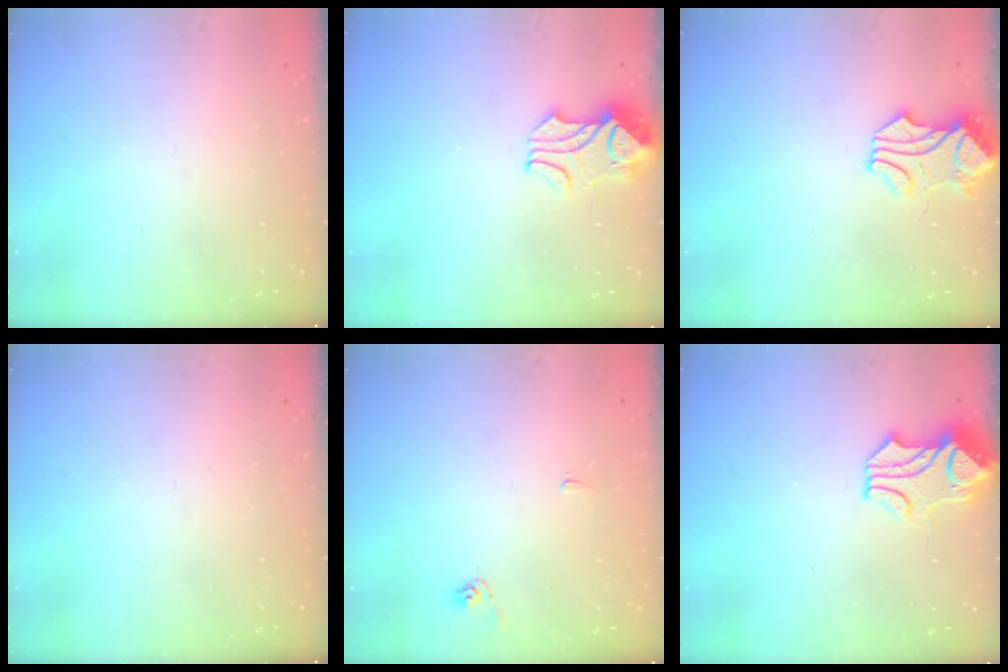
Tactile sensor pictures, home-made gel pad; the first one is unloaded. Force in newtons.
{"total": 2.2, "press": 2.0, "slide": 0.9}
{"total": 1.7, "press": 1.5, "slide": 0.8}
{"total": 0.0}
{"total": 2.7, "press": 2.7, "slide": 0.2}
{"total": 1.5, "press": 0.8, "slide": 1.3}